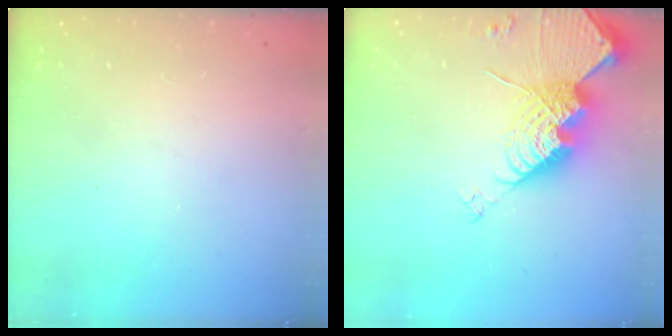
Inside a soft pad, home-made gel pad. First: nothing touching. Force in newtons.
{"total": 16.8, "press": 16.7, "slide": 1.2}